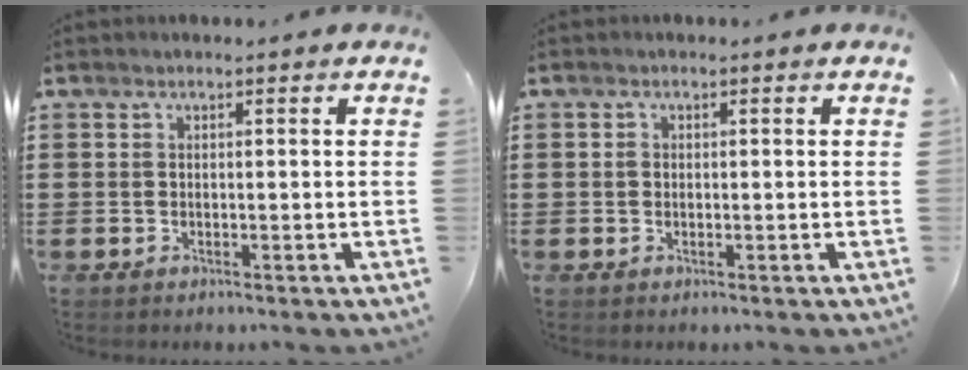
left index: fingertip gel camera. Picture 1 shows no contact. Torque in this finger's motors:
{"motor_torque": [0.19, 0.17, 0.08, 0.03]}